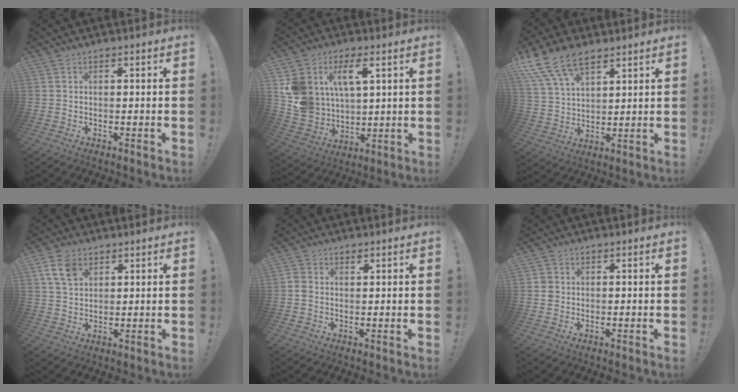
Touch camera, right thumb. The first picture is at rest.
{"total": 12.4, "force": [5.9, 8.5, 6.8], "torque": [-0.139, -0.027, 0.117]}
{"total": 13.5, "force": [9.0, 7.0, 7.3], "torque": [-0.138, -0.039, 0.172]}
{"total": 7.7, "force": [3.8, 4.9, 4.6], "torque": [-0.082, -0.002, 0.076]}
{"total": 2.1, "force": [0.9, 1.6, 1.0], "torque": [-0.009, -0.003, 0.013]}
{"total": 1.8, "force": [0.0, 1.7, 0.6], "torque": [-0.005, 0.004, 0.000]}